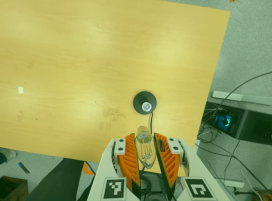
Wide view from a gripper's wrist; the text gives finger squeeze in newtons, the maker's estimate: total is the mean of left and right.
{"total": 12.2, "left": 12.9, "right": 11.4}